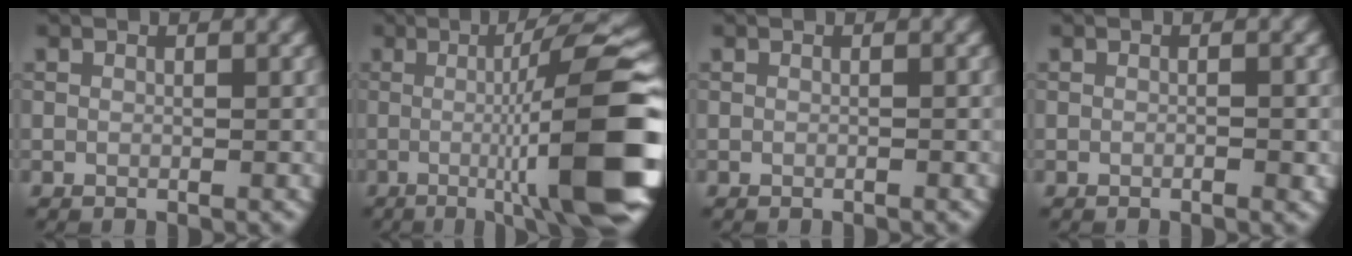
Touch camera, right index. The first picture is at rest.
{"total": 13.6, "force": [-1.8, 1.9, 13.4], "torque": [-0.174, 0.011, -0.028]}
{"total": 0.0}
{"total": 0.8, "force": [-0.3, 0.1, 0.7], "torque": [-0.011, 0.001, -0.004]}